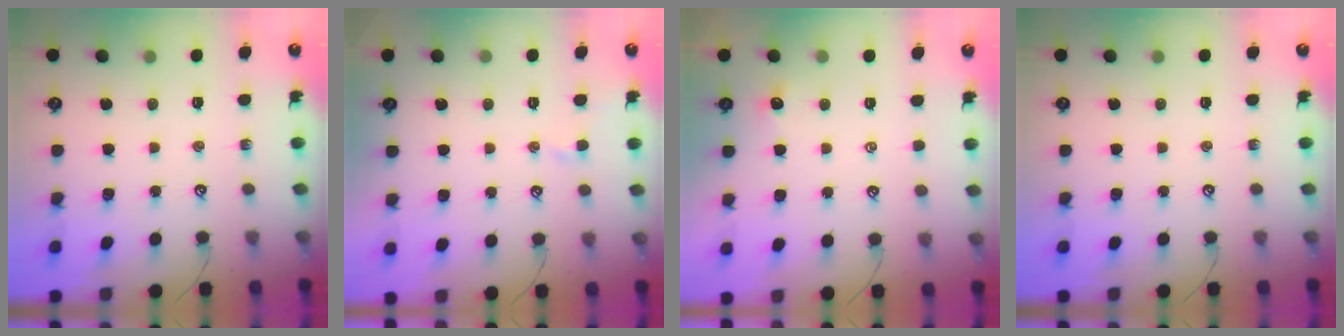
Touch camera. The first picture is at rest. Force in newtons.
{"total": 1.4, "press": 1.3, "slide": 0.4}
{"total": 1.0, "press": 0.9, "slide": 0.5}
{"total": 0.0}